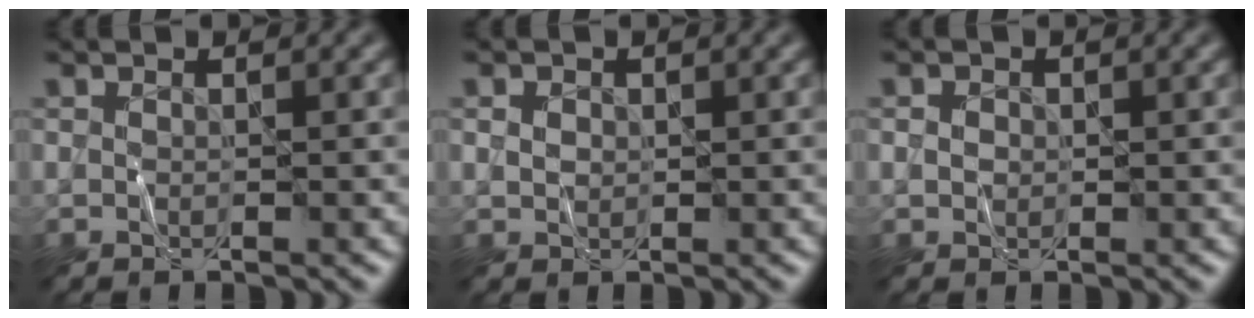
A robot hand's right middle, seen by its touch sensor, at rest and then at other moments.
{"total": 1.1, "force": [0.3, 1.0, 0.5], "torque": [-0.011, 0.000, 0.005]}
{"total": 1.0, "force": [0.1, 0.9, 0.4], "torque": [-0.006, 0.000, -0.001]}